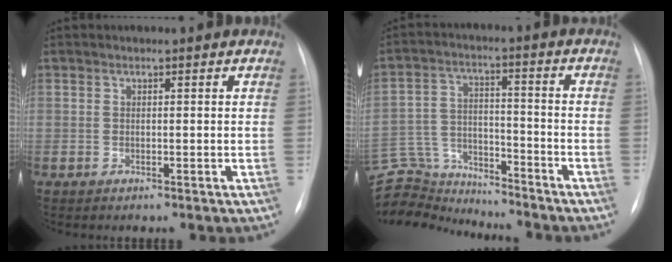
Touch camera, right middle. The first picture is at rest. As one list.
[{"total": 13.4, "force": [-13.2, 2.4, 1.0], "torque": [-0.019, 0.040, -0.222]}]